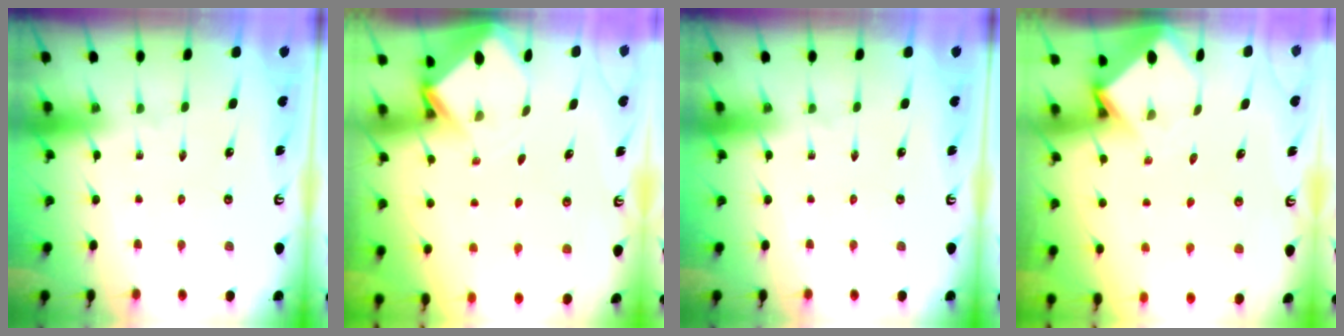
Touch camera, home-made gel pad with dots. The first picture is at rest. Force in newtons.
{"total": 2.9, "press": 2.9, "slide": 0.2}
{"total": 0.0}
{"total": 3.6, "press": 3.5, "slide": 0.2}